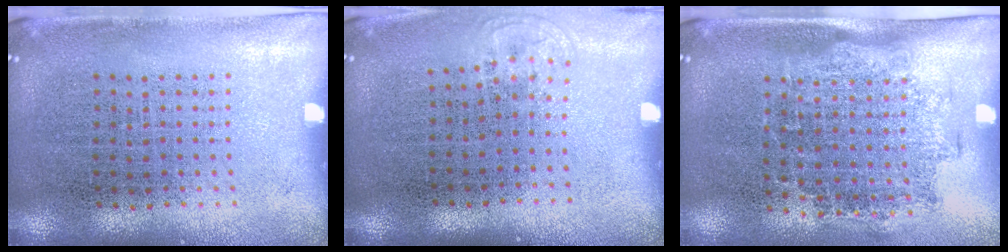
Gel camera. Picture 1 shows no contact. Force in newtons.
{"total": 0.6, "press": 0.5, "slide": 0.3}
{"total": 1.4, "press": 1.1, "slide": 0.8}